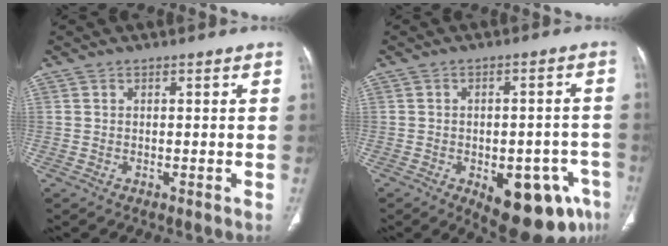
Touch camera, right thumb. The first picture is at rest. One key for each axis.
{"total": 15.4, "fx": -6.9, "fy": 7.3, "fz": 11.7, "tx": -0.103, "ty": 0.028, "tz": -0.074}